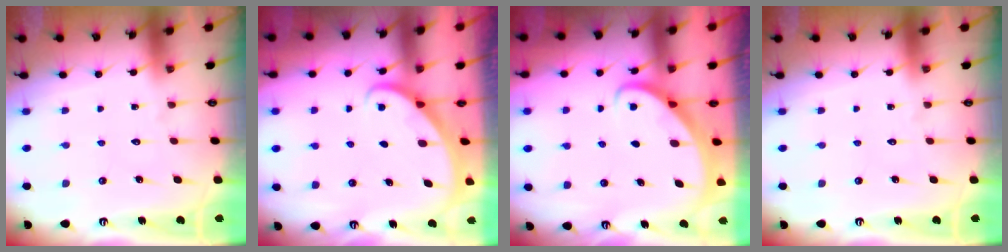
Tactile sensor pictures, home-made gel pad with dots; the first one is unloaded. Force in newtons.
{"total": 2.0, "press": 2.0, "slide": 0.1}
{"total": 2.8, "press": 2.8, "slide": 0.3}
{"total": 0.0}